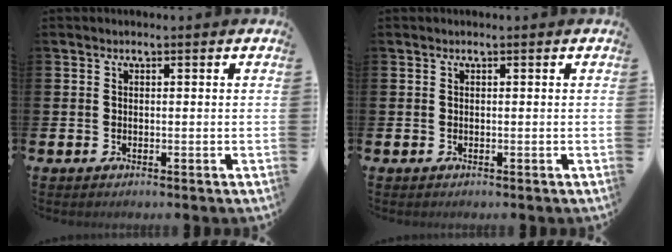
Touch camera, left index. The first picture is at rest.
{"total": 0.0}